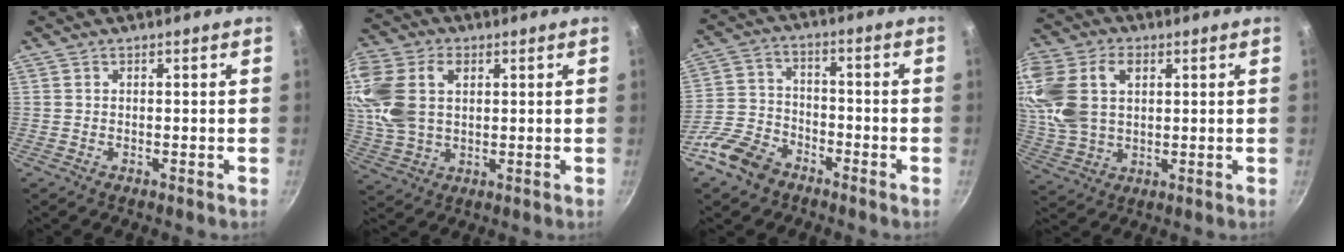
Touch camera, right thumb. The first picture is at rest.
{"total": 14.3, "force": [3.5, 9.6, 10.1], "torque": [-0.205, 0.002, 0.068]}
{"total": 10.3, "force": [-6.6, 6.3, 4.7], "torque": [-0.074, 0.047, -0.137]}
{"total": 15.6, "force": [4.1, 10.4, 10.9], "torque": [-0.220, 0.002, 0.081]}